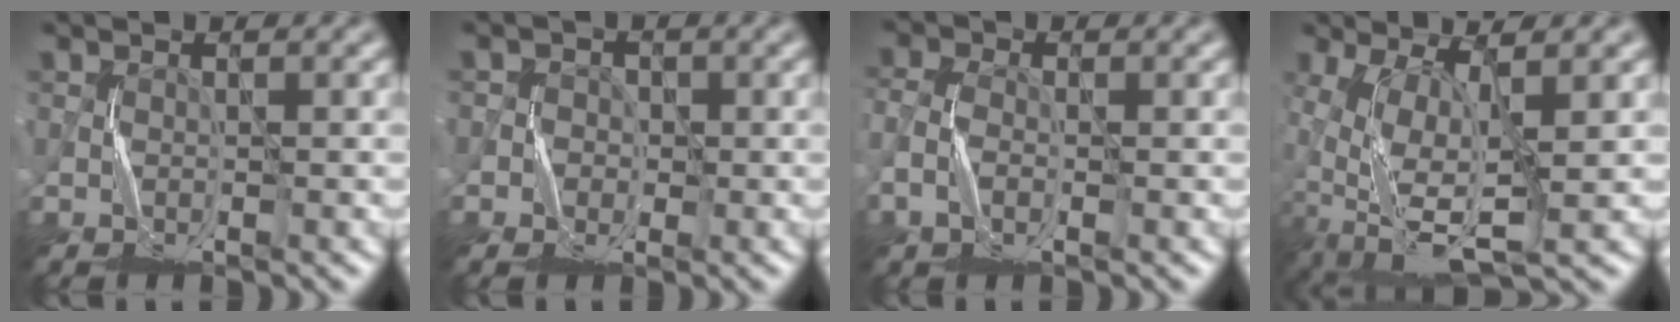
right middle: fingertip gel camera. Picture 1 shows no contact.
{"total": 2.0, "force": [-0.4, 1.9, 0.3], "torque": [0.010, 0.003, -0.024]}
{"total": 2.3, "force": [-1.0, 1.3, 1.6], "torque": [-0.044, 0.002, -0.025]}
{"total": 8.8, "force": [-1.9, 3.5, 7.8], "torque": [-0.159, -0.006, -0.033]}